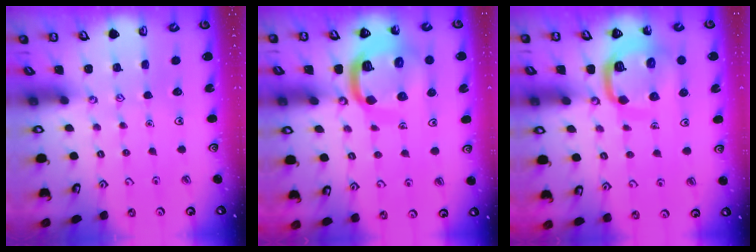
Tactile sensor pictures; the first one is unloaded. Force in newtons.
{"total": 15.6, "press": 15.5, "slide": 1.7}
{"total": 11.5, "press": 11.5, "slide": 1.1}